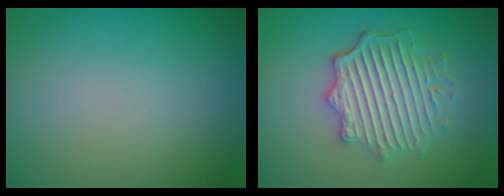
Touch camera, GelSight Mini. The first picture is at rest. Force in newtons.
{"total": 5.0, "press": 4.2, "slide": 2.8}